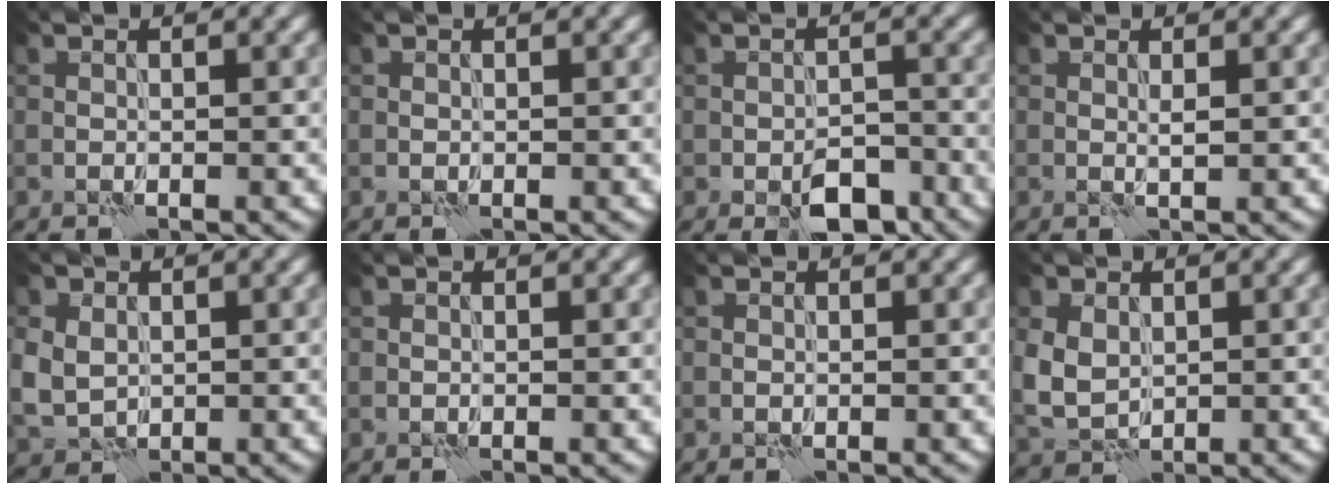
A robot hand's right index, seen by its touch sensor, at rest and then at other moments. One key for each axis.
{"total": 0.0}
{"total": 4.8, "fx": -3.0, "fy": 2.3, "fz": 3.0, "tx": -0.040, "ty": 0.000, "tz": -0.046}
{"total": 0.7, "fx": 0.5, "fy": 0.0, "fz": 0.5, "tx": -0.011, "ty": -0.001, "tz": 0.006}
{"total": 3.8, "fx": 0.2, "fy": 3.2, "fz": 1.9, "tx": -0.053, "ty": -0.007, "tz": 0.012}
{"total": 0.0}
{"total": 0.0}
{"total": 3.7, "fx": 0.6, "fy": 3.0, "fz": 2.2, "tx": -0.058, "ty": -0.005, "tz": 0.014}